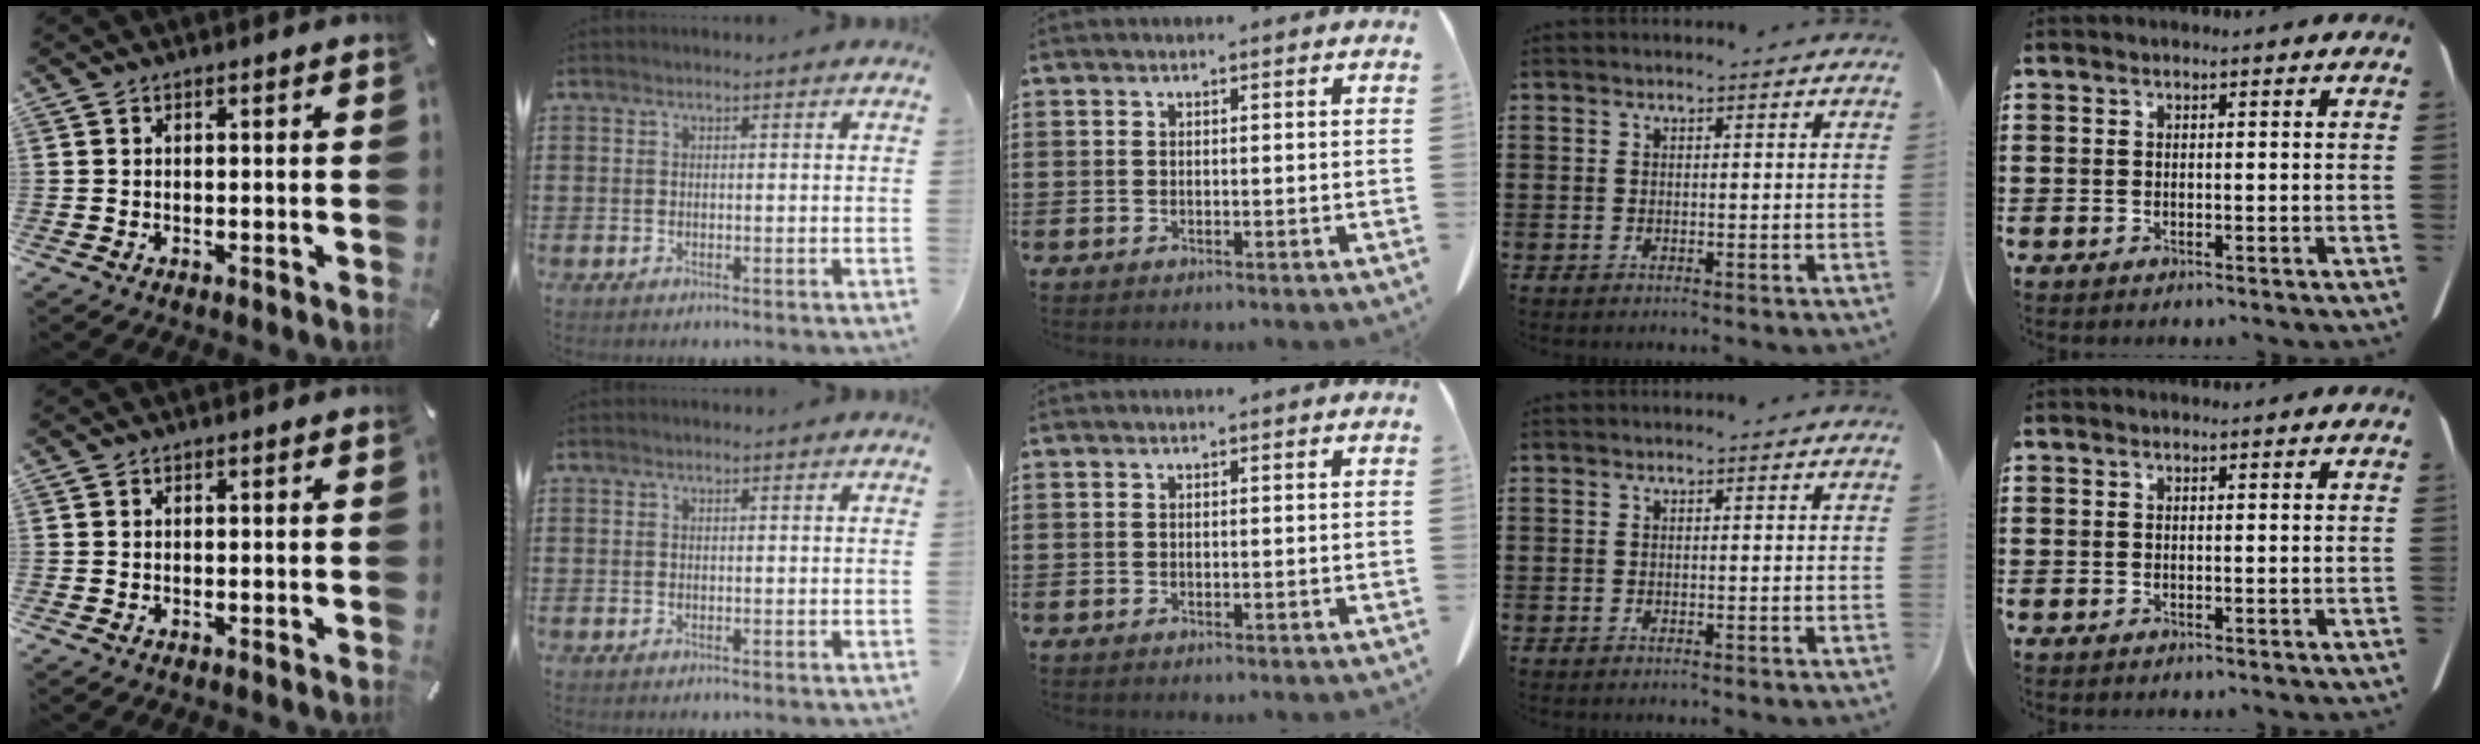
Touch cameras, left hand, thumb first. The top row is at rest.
{}